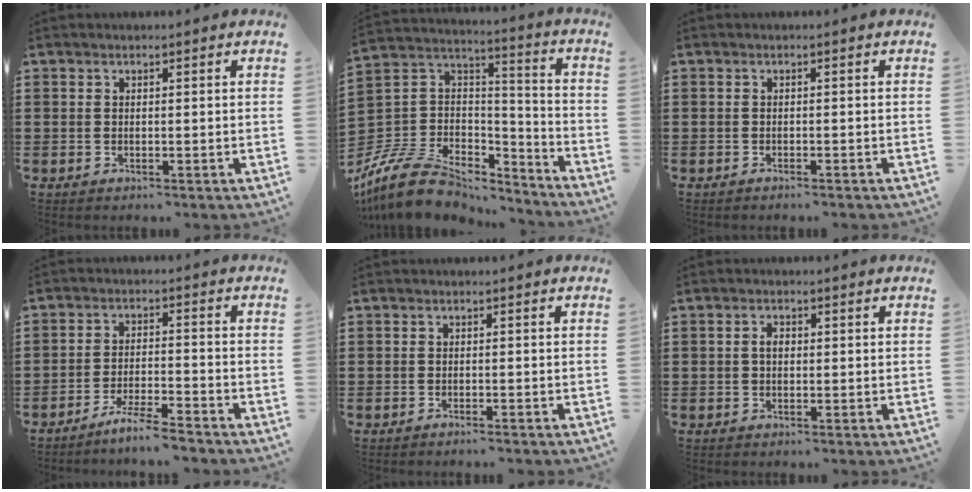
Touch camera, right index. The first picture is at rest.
{"total": 11.0, "force": [-8.2, 5.6, 4.5], "torque": [-0.117, 0.018, -0.161]}
{"total": 0.8, "force": [-0.7, -0.1, 0.1], "torque": [-0.004, -0.002, -0.015]}
{"total": 5.2, "force": [-4.8, -0.5, 1.8], "torque": [-0.045, -0.010, -0.096]}
{"total": 1.0, "force": [-0.9, -0.2, 0.2], "torque": [-0.006, -0.001, -0.018]}
{"total": 1.6, "force": [0.0, 0.9, 1.4], "torque": [-0.027, 0.005, -0.001]}